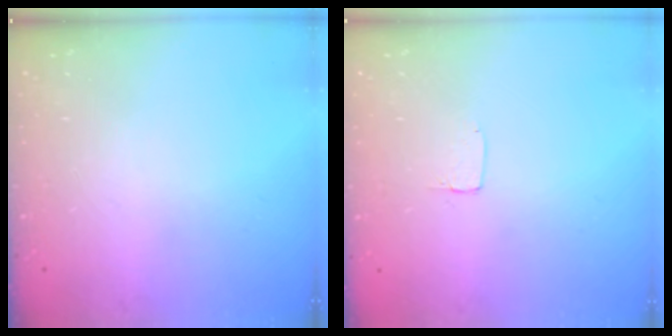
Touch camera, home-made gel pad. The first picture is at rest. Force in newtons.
{"total": 1.2, "press": 1.2, "slide": 0.0}